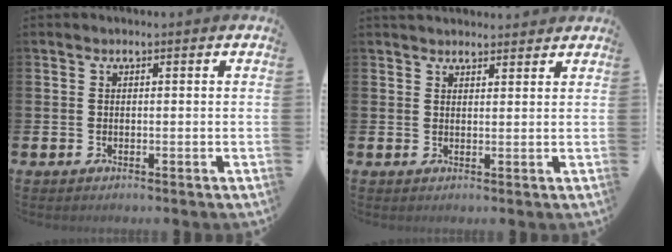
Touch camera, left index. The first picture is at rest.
{"total": 2.4, "force": [2.3, 0.7, 0.1], "torque": [0.005, -0.010, 0.041]}